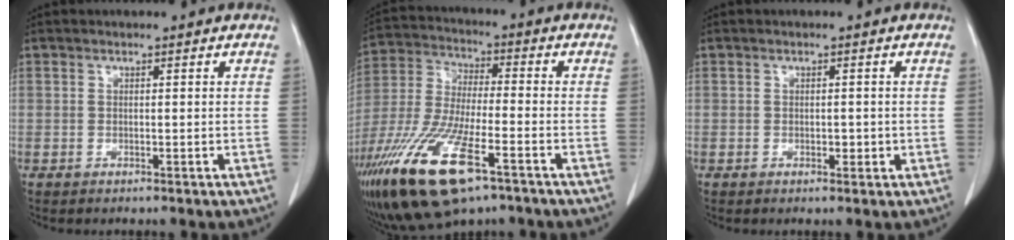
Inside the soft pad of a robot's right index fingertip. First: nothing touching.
{"total": 18.0, "force": [-10.1, 4.6, 14.2], "torque": [-0.317, -0.038, -0.184]}
{"total": 1.3, "force": [-0.3, 0.9, 1.0], "torque": [-0.011, 0.001, -0.002]}